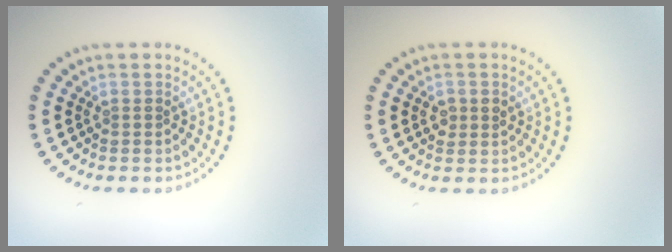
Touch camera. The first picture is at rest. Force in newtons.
{"total": 1.4, "press": 1.4, "slide": 0.2}